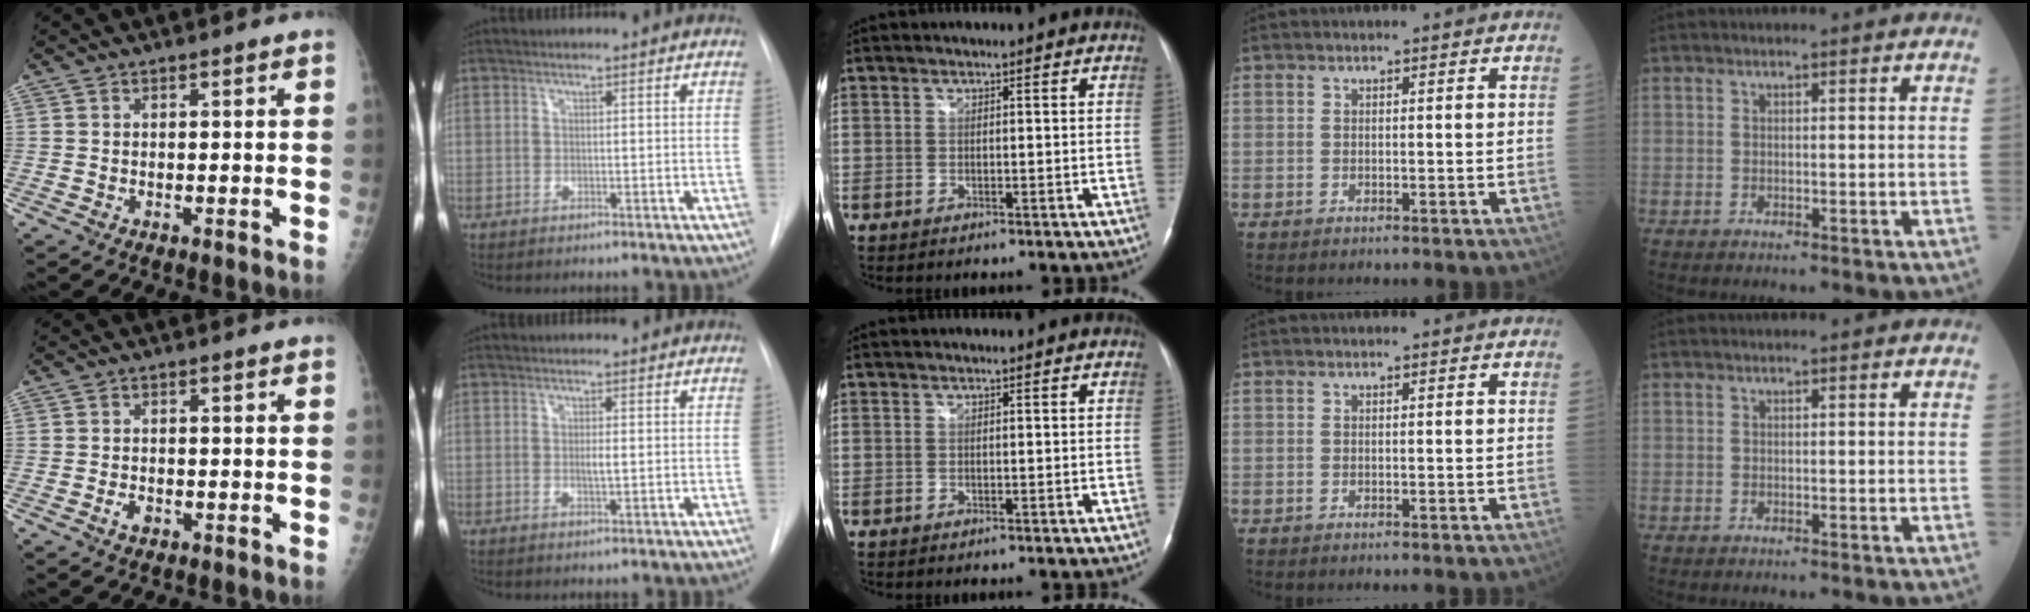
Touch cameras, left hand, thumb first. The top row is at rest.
{"thumb": {"total": 1.7, "force": [-0.8, 1.1, 1.1], "torque": [-0.015, 0.003, -0.014]}, "index": {"total": 1.4, "force": [0.0, 0.2, 1.4], "torque": [-0.028, -0.002, 0.001]}}